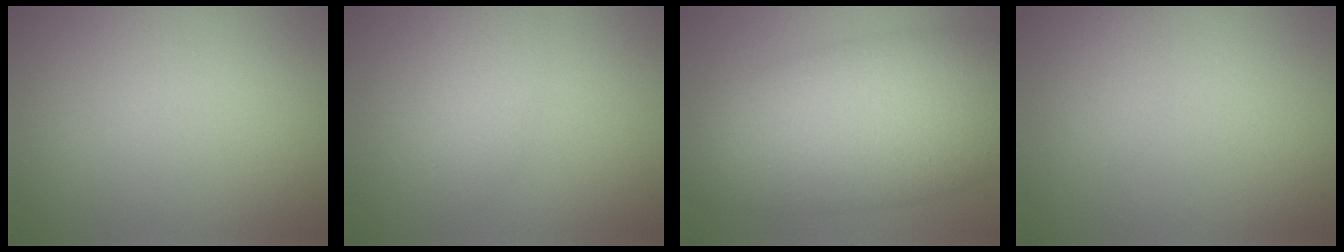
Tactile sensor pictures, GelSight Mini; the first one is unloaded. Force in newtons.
{"total": 1.9, "press": 1.9, "slide": 0.1}
{"total": 13.0, "press": 13.0, "slide": 0.4}
{"total": 0.8, "press": 0.8, "slide": 0.0}